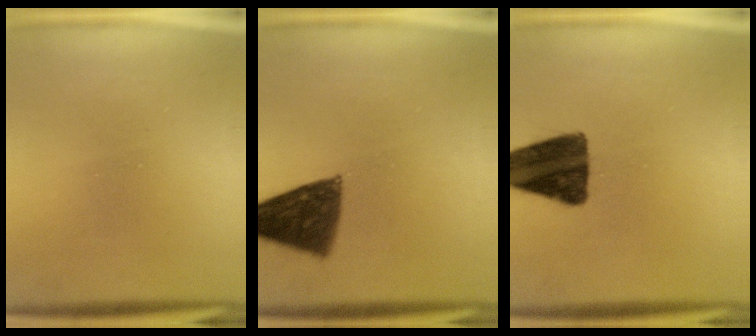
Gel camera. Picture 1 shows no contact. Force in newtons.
{"total": 10.4}
{"total": 14.6}